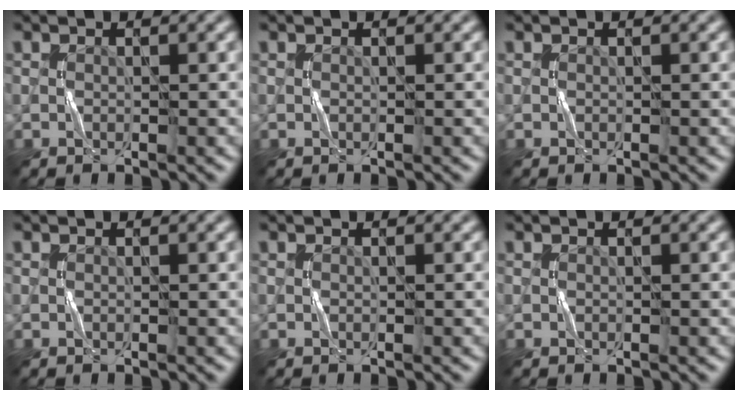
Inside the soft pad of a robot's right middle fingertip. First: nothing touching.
{"total": 0.0}
{"total": 0.0}
{"total": 0.0}
{"total": 0.0}
{"total": 0.0}